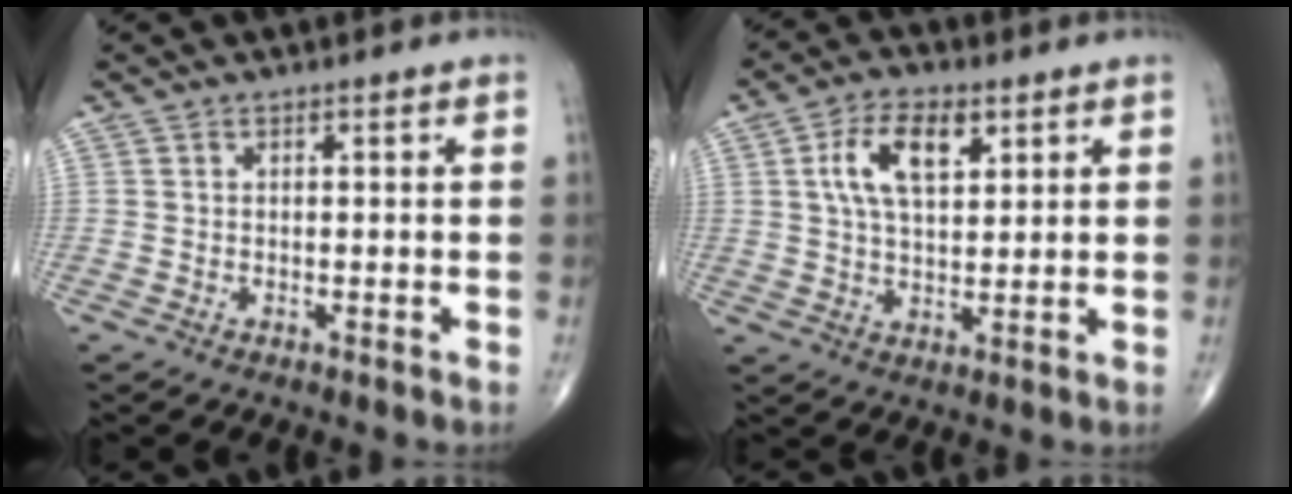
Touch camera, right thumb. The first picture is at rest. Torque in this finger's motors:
{"motor_torque": [-0.38, 0.76, 0.97, 0.42, 0.33]}